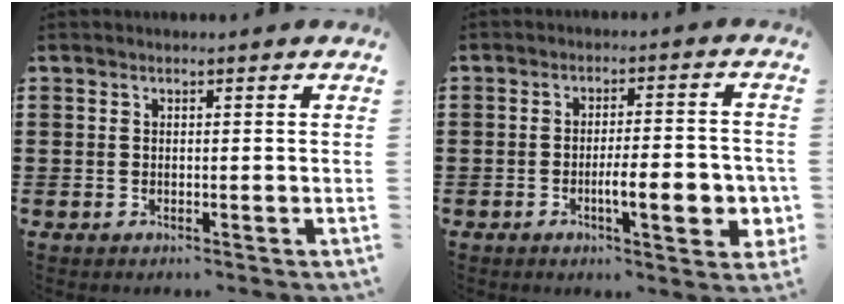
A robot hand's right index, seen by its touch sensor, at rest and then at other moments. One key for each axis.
{"total": 8.1, "fx": -2.2, "fy": 2.1, "fz": 7.5, "tx": -0.103, "ty": -0.004, "tz": -0.037}